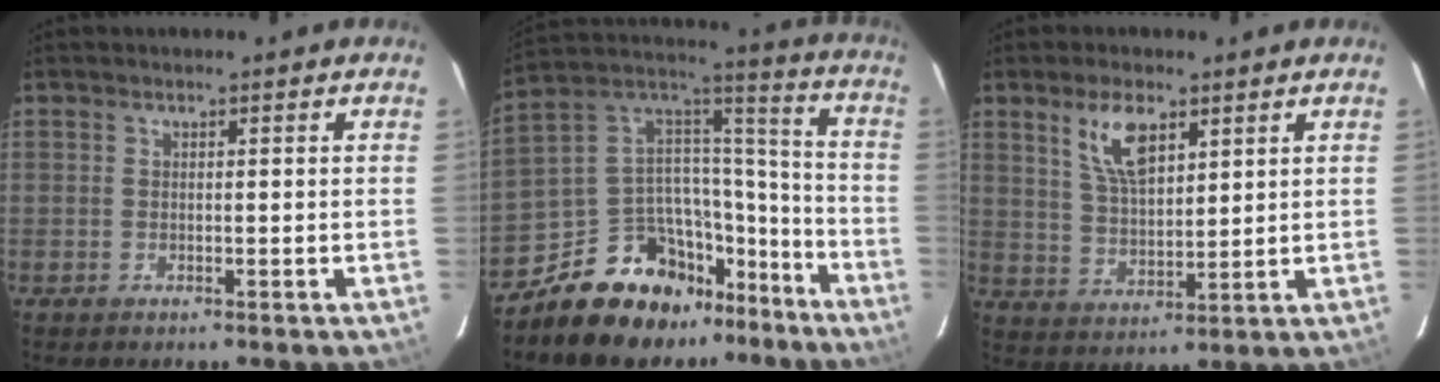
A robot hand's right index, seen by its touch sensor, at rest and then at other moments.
{"total": 19.0, "force": [-13.8, 10.5, 7.8], "torque": [-0.154, 0.068, -0.206]}
{"total": 8.3, "force": [4.5, 3.6, 6.0], "torque": [-0.111, 0.006, 0.091]}